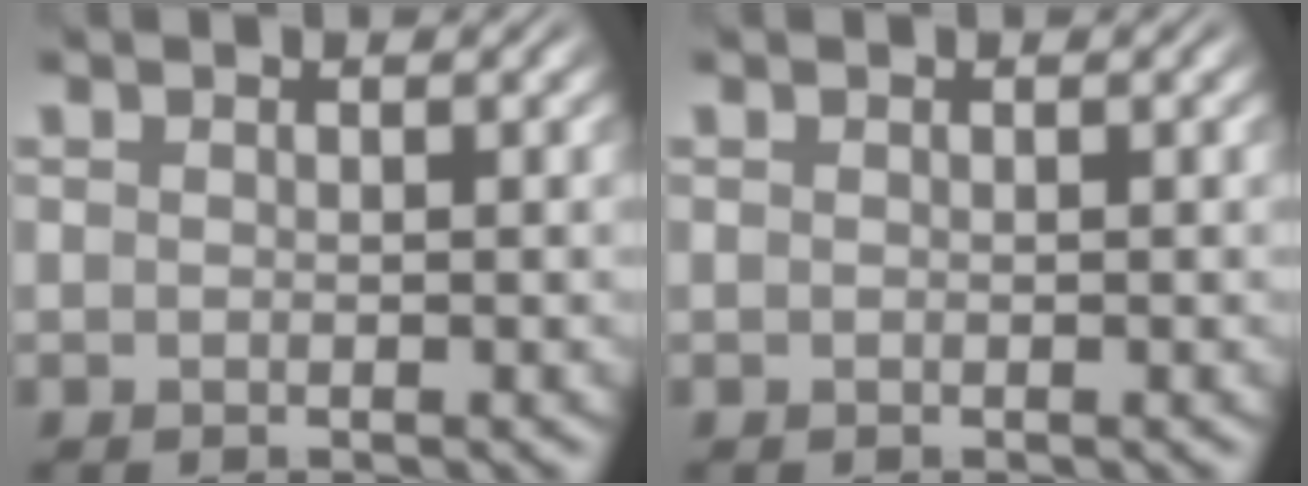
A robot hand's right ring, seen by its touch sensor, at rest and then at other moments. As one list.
[{"total": 0.0}]